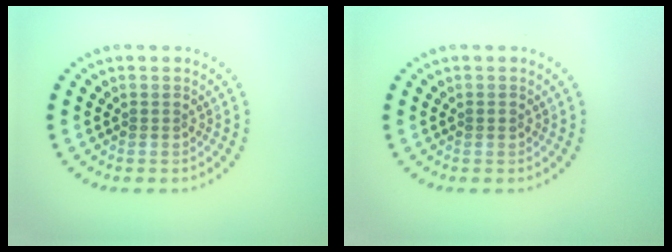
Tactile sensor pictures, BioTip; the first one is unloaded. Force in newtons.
{"total": 0.6, "press": 0.6, "slide": 0.1}